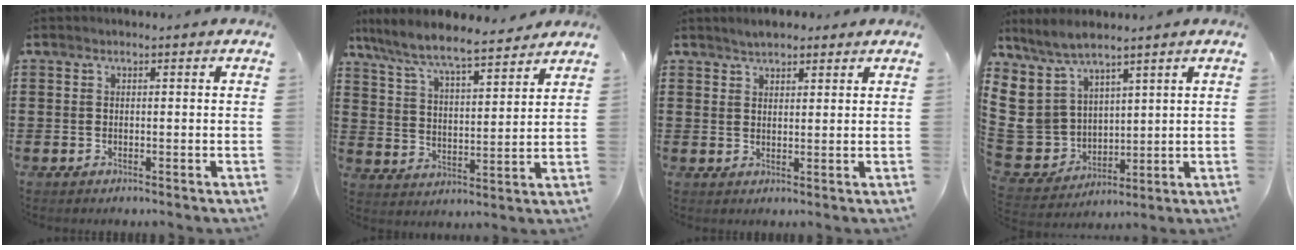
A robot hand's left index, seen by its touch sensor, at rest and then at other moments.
{"total": 6.9, "force": [6.3, 0.5, 2.8], "torque": [-0.081, -0.037, 0.106]}
{"total": 2.7, "force": [2.5, 0.9, 0.6], "torque": [-0.018, 0.003, 0.047]}
{"total": 8.7, "force": [4.8, 6.7, 2.8], "torque": [-0.117, -0.030, 0.095]}